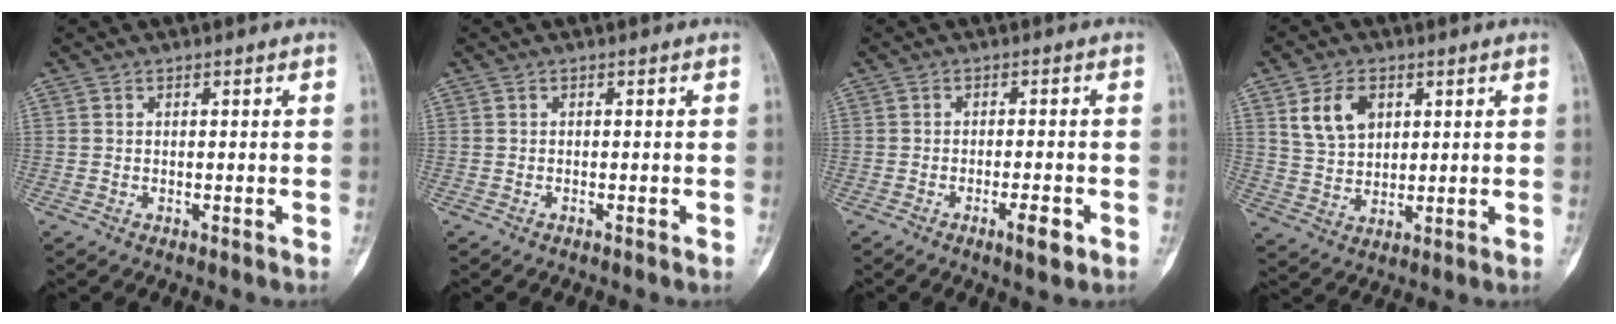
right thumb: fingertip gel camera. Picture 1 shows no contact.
{"total": 0.0}
{"total": 3.7, "force": [-1.8, 0.8, 3.1], "torque": [-0.050, 0.004, -0.028]}
{"total": 8.0, "force": [3.2, 5.5, 4.8], "torque": [-0.070, -0.013, 0.067]}